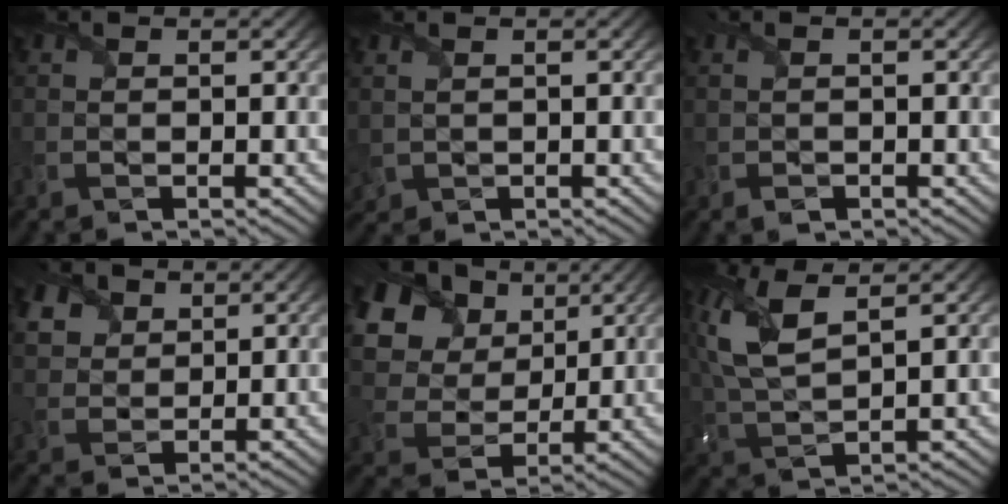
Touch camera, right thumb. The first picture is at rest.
{"total": 0.9, "force": [0.4, 0.7, 0.5], "torque": [-0.025, -0.002, 0.012]}
{"total": 0.7, "force": [-0.5, 0.4, 0.3], "torque": [-0.011, 0.001, -0.010]}
{"total": 5.0, "force": [2.9, 3.5, 2.1], "torque": [-0.083, 0.009, 0.050]}
{"total": 16.5, "force": [7.4, 11.8, 8.8], "torque": [-0.251, 0.052, 0.148]}
{"total": 9.9, "force": [3.9, 4.1, 8.2], "torque": [-0.222, 0.014, 0.073]}